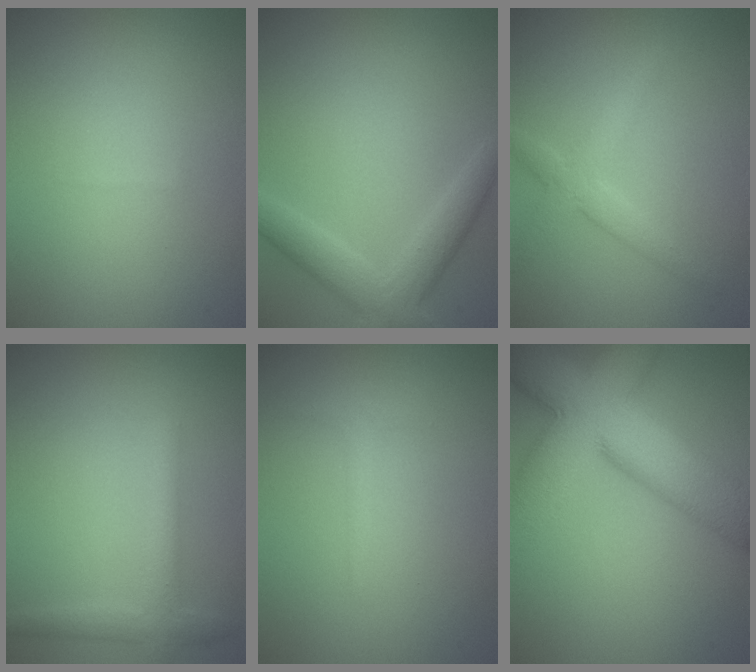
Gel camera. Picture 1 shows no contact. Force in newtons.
{"total": 4.0, "press": 4.0, "slide": 0.2}
{"total": 2.7, "press": 2.7, "slide": 0.1}
{"total": 2.4, "press": 2.4, "slide": 0.0}
{"total": 0.8, "press": 0.8, "slide": 0.1}
{"total": 11.8, "press": 11.8, "slide": 0.9}